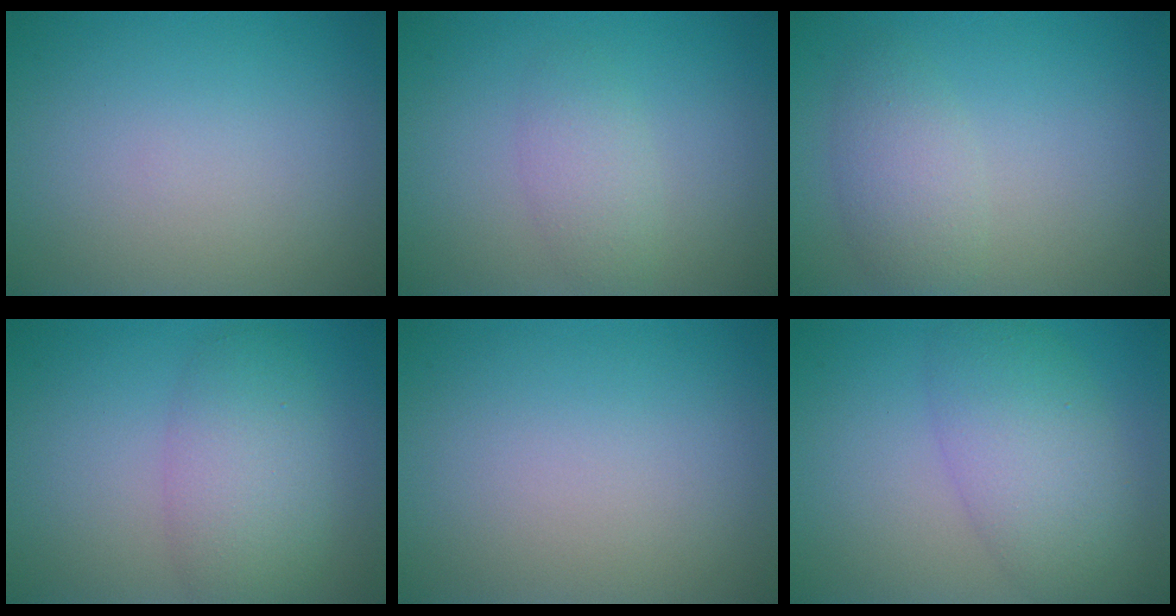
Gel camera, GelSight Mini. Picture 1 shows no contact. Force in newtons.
{"total": 1.5, "press": 1.5, "slide": 0.0}
{"total": 2.9, "press": 2.9, "slide": 0.1}
{"total": 5.0, "press": 5.0, "slide": 0.1}
{"total": 0.0}
{"total": 5.7, "press": 5.7, "slide": 0.2}